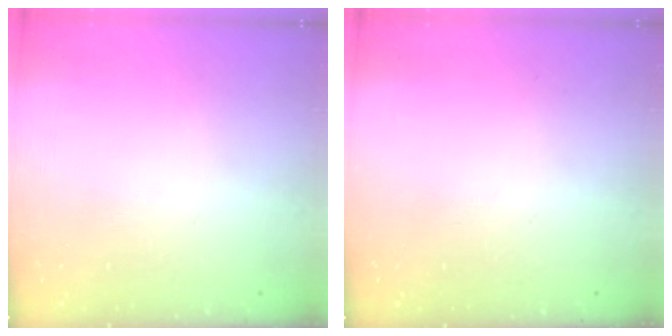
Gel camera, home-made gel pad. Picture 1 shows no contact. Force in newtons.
{"total": 0.0}